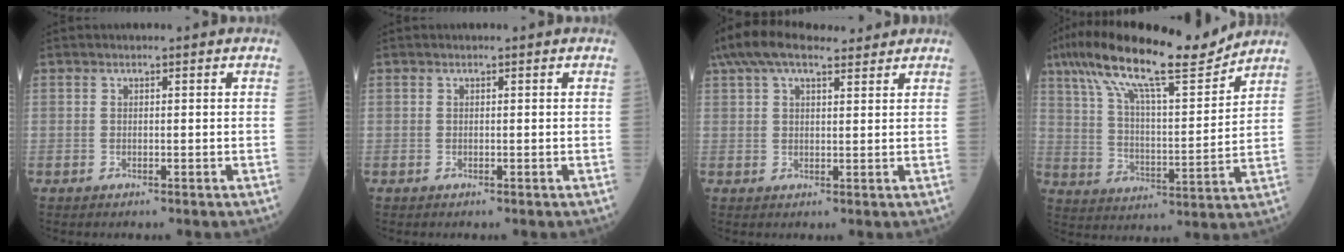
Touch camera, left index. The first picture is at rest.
{"total": 0.0}
{"total": 11.1, "force": [8.8, 3.4, 5.9], "torque": [-0.114, 0.058, 0.150]}
{"total": 17.2, "force": [13.9, 2.0, 9.9], "torque": [-0.180, 0.018, 0.236]}